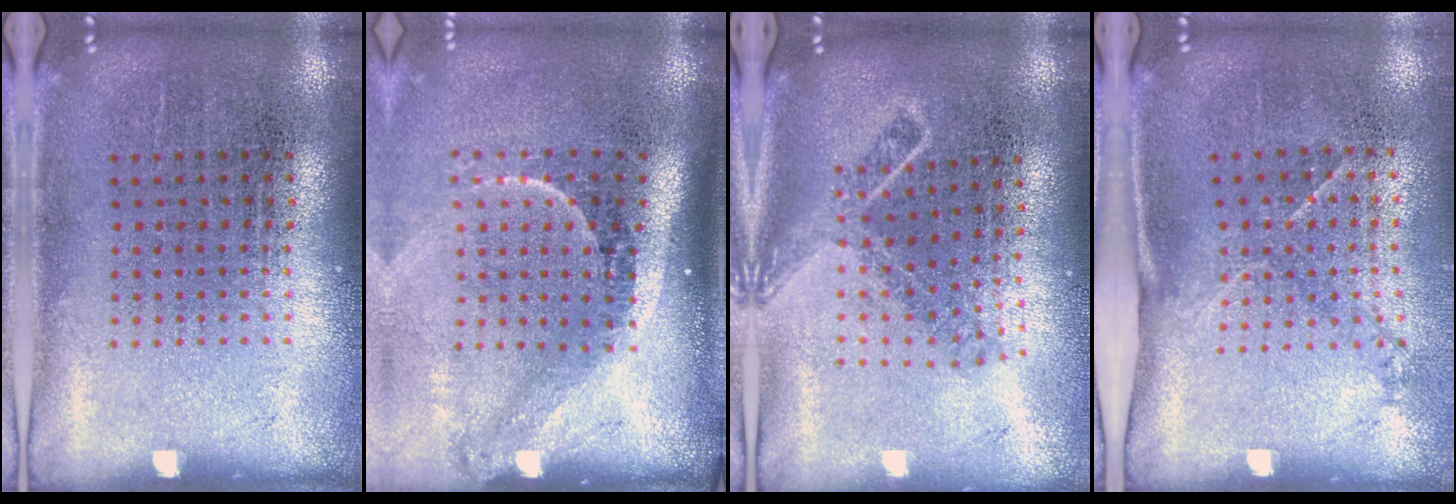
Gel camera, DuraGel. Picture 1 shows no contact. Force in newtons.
{"total": 2.3, "press": 1.4, "slide": 1.8}
{"total": 1.6, "press": 1.2, "slide": 1.1}
{"total": 1.5, "press": 1.0, "slide": 1.1}